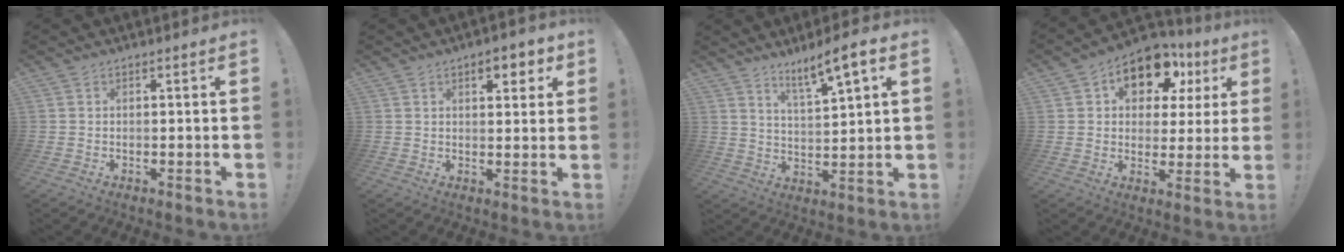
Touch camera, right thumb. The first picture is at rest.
{"total": 4.4, "force": [2.3, 2.1, 3.1], "torque": [-0.031, -0.006, 0.033]}
{"total": 8.6, "force": [6.2, 0.6, 6.0], "torque": [-0.101, -0.034, 0.101]}
{"total": 13.4, "force": [6.9, 8.5, 7.8], "torque": [-0.114, -0.035, 0.124]}